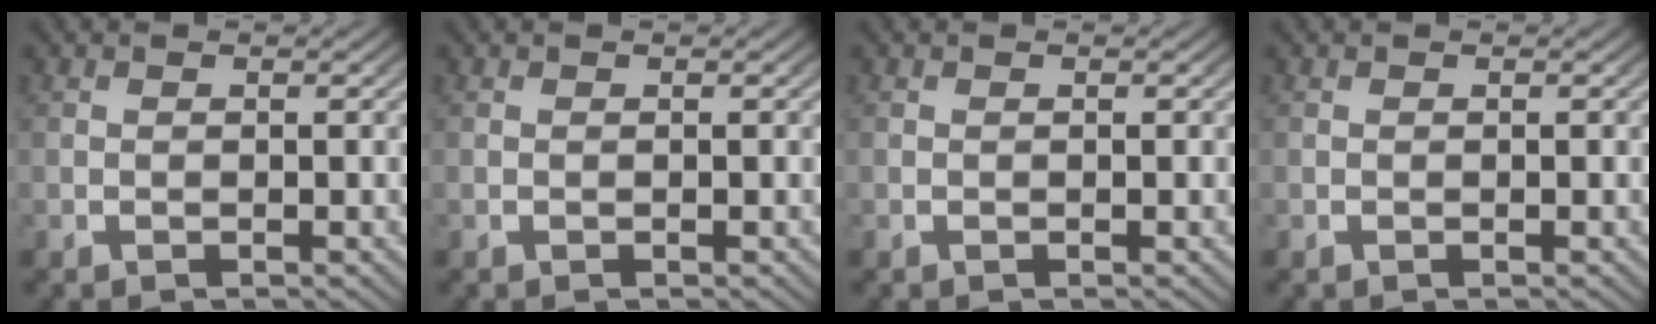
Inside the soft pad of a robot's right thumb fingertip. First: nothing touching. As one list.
[{"total": 0.0}, {"total": 0.0}, {"total": 0.0}]